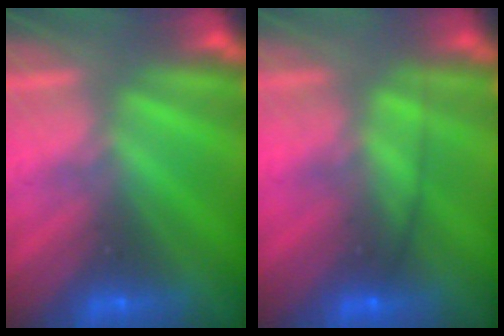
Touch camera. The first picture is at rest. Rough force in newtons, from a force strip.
{"total": 2.4}